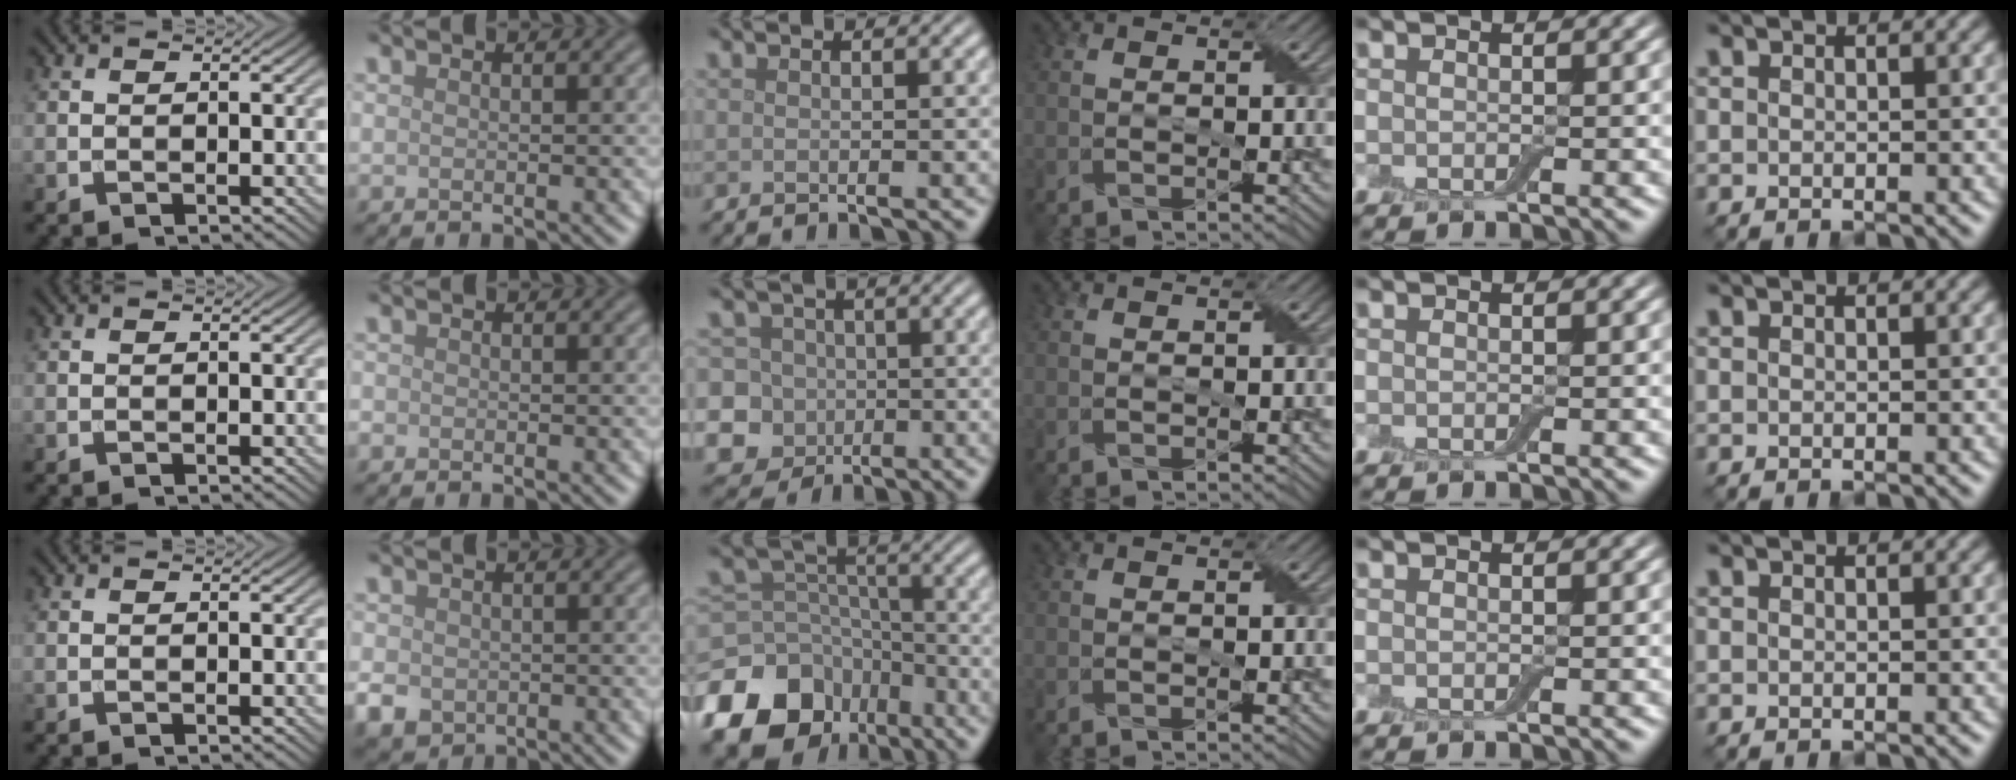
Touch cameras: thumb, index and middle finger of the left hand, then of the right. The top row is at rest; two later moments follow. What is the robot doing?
{"motion": "fold", "object": "aluminum foil"}